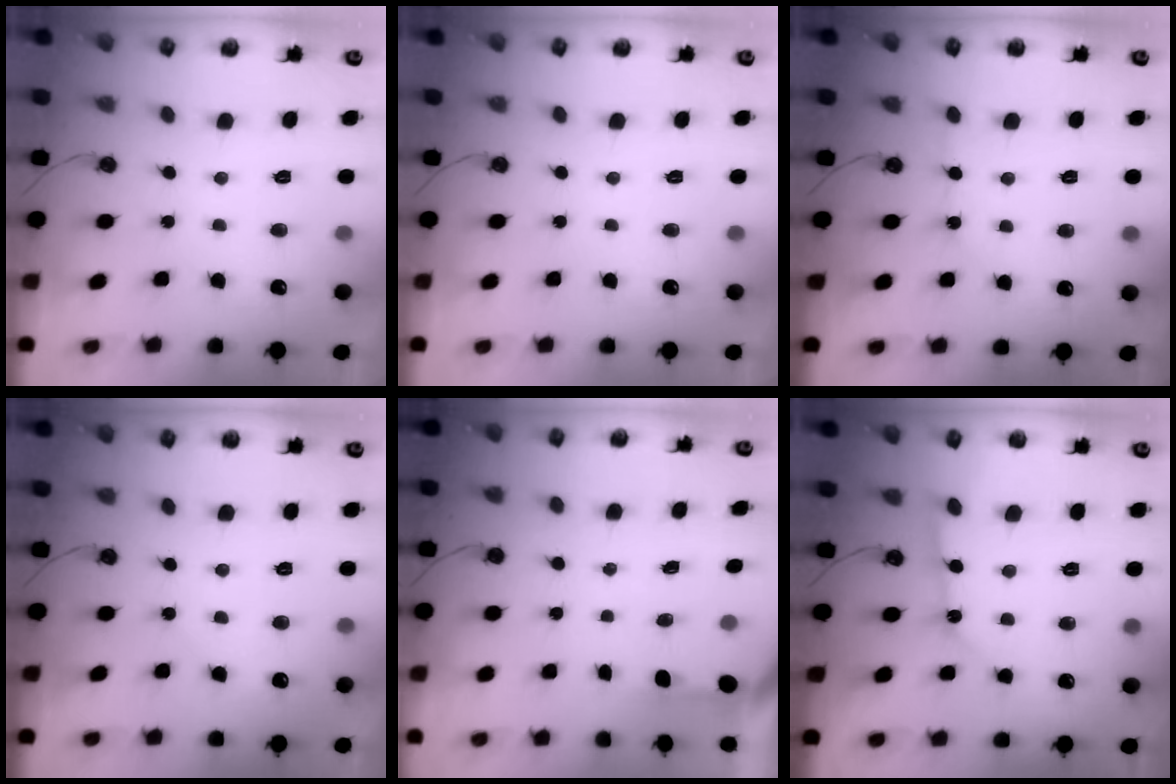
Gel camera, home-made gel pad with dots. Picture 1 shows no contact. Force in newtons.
{"total": 0.0}
{"total": 3.3, "press": 3.3, "slide": 0.5}
{"total": 3.2, "press": 3.1, "slide": 0.5}
{"total": 1.2, "press": 1.2, "slide": 0.1}
{"total": 7.5, "press": 7.5, "slide": 0.9}